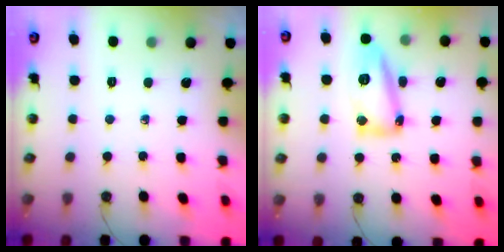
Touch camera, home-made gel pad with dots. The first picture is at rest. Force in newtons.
{"total": 14.4, "press": 14.4, "slide": 0.8}